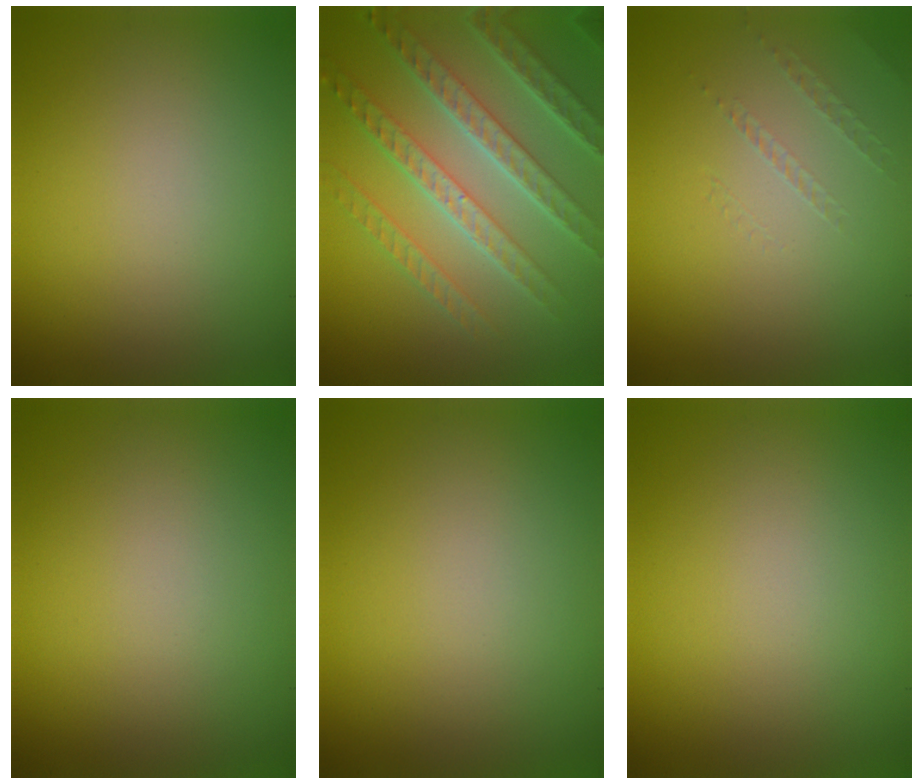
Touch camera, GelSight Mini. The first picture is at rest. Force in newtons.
{"total": 7.2, "press": 5.5, "slide": 4.6}
{"total": 0.9, "press": 0.1, "slide": 0.9}
{"total": 0.0}
{"total": 0.0}
{"total": 0.0}